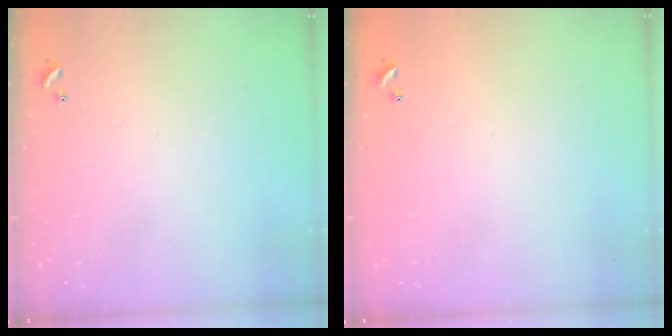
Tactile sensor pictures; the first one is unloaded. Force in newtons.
{"total": 2.8, "press": 2.8, "slide": 0.1}